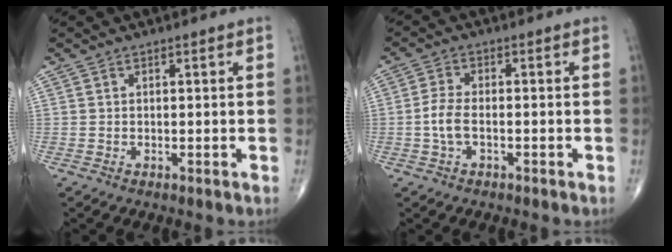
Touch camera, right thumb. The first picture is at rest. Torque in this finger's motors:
{"motor_torque": [-0.17, 0.24, 0.61, 0.09, 0.16]}